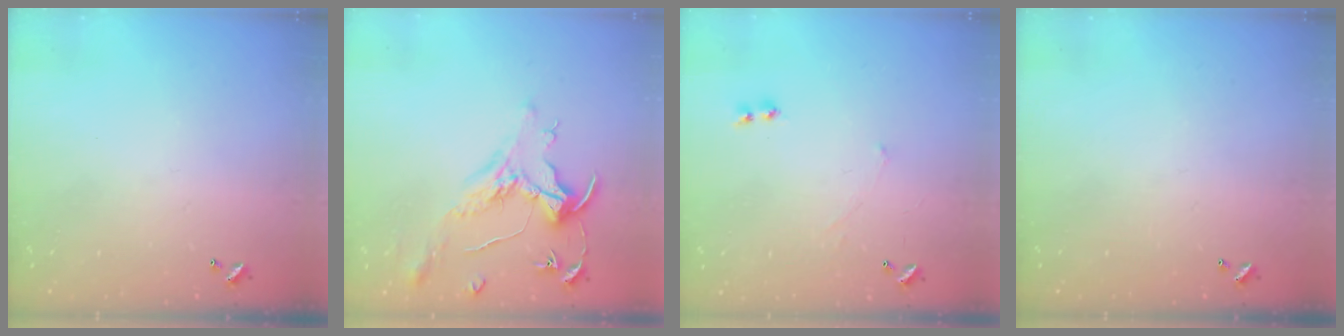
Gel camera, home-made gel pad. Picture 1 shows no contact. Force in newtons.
{"total": 1.6, "press": 1.4, "slide": 0.7}
{"total": 2.4, "press": 2.3, "slide": 0.5}
{"total": 0.0}